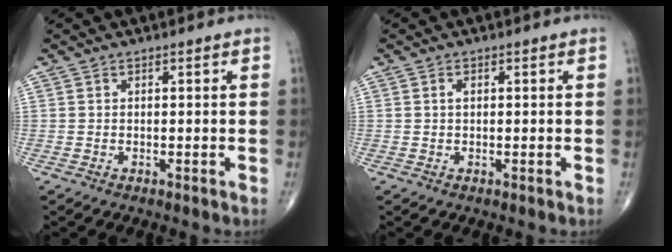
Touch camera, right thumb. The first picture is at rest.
{"total": 1.1, "force": [0.2, 0.6, 0.8], "torque": [-0.016, 0.003, 0.003]}